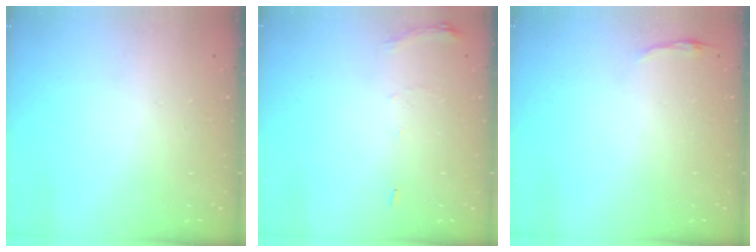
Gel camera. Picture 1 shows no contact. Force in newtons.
{"total": 5.7, "press": 5.7, "slide": 0.8}
{"total": 2.8, "press": 2.8, "slide": 0.6}